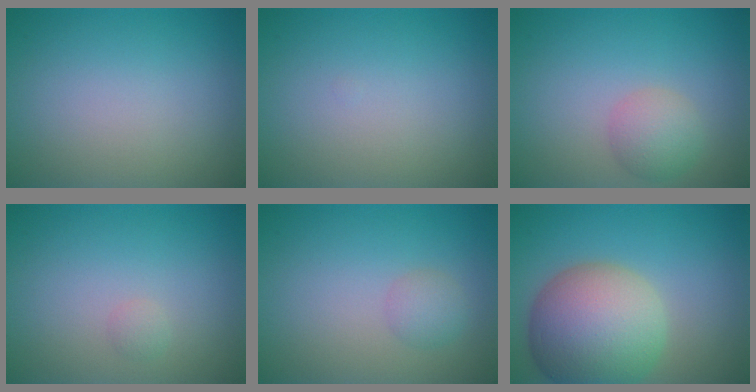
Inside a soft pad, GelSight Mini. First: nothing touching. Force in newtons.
{"total": 0.0}
{"total": 2.6, "press": 2.6, "slide": 0.1}
{"total": 0.6, "press": 0.6, "slide": 0.1}
{"total": 1.5, "press": 1.5, "slide": 0.0}
{"total": 10.5, "press": 10.4, "slide": 0.7}